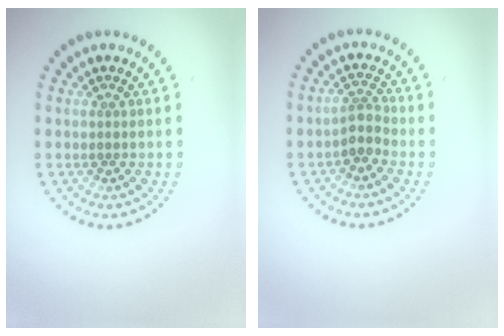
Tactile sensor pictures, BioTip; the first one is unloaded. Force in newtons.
{"total": 1.8, "press": 1.5, "slide": 1.1}